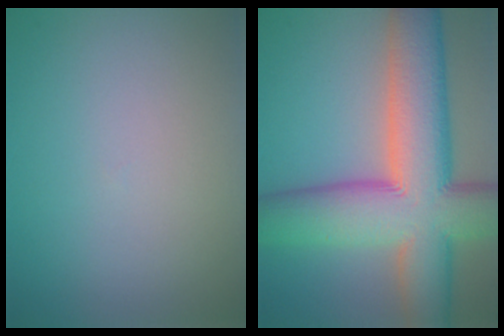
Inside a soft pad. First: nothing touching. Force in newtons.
{"total": 13.6, "press": 13.5, "slide": 0.6}